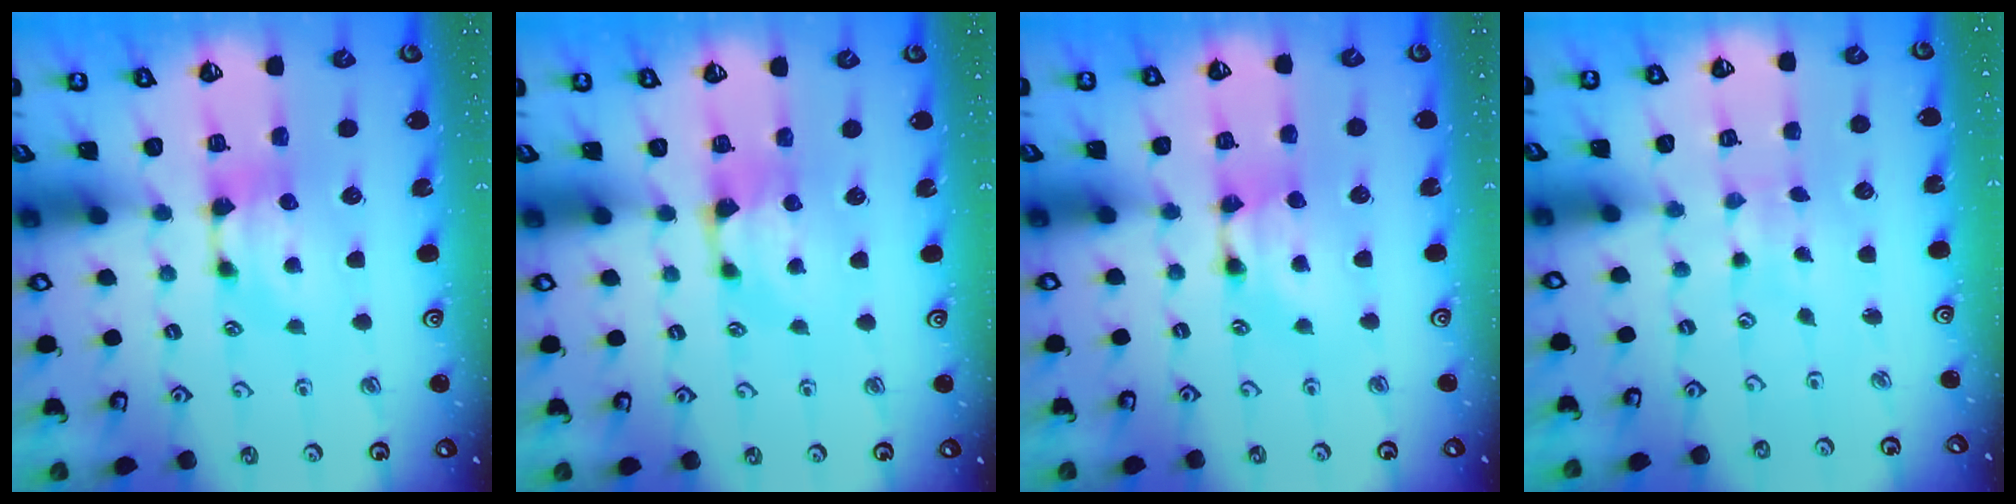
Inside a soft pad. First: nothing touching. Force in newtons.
{"total": 0.8, "press": 0.3, "slide": 0.7}
{"total": 1.8, "press": 1.8, "slide": 0.1}
{"total": 4.3, "press": 4.3, "slide": 0.2}